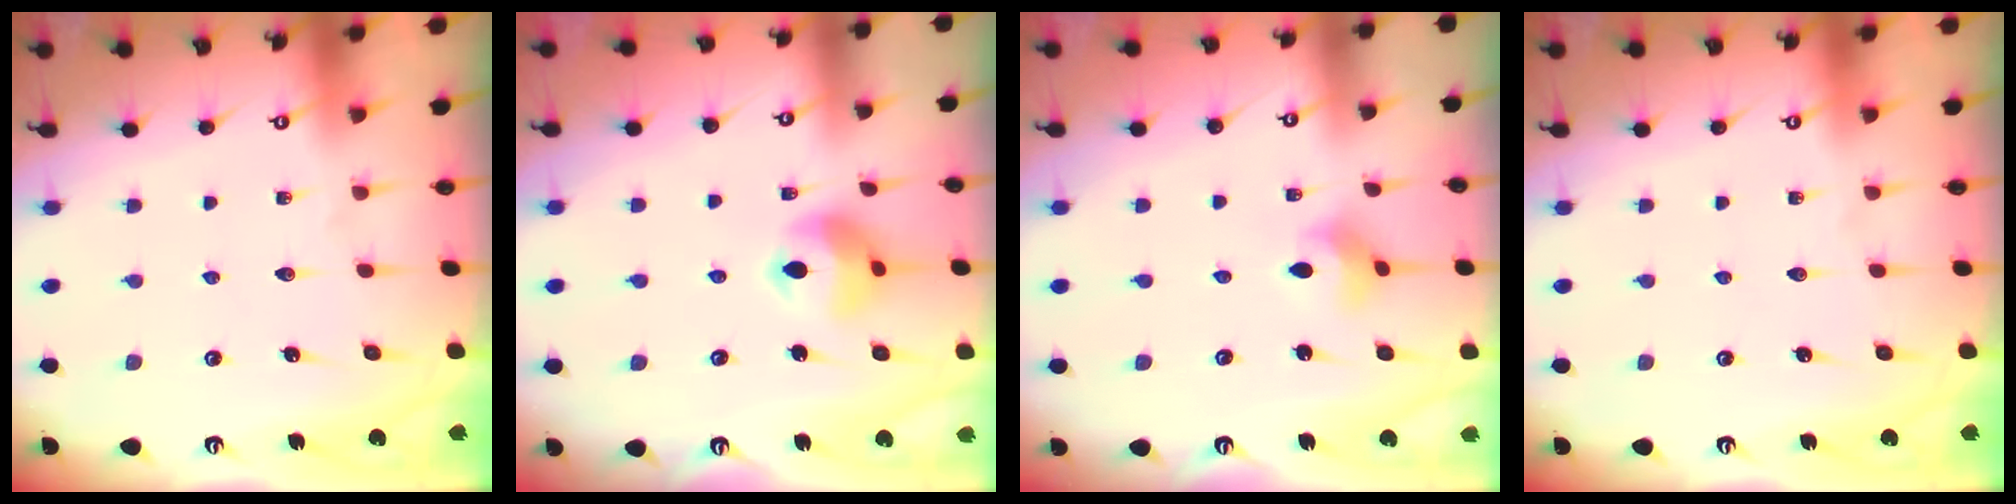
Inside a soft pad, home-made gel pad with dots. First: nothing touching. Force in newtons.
{"total": 10.6, "press": 10.5, "slide": 1.3}
{"total": 3.2, "press": 3.2, "slide": 0.2}
{"total": 0.0}